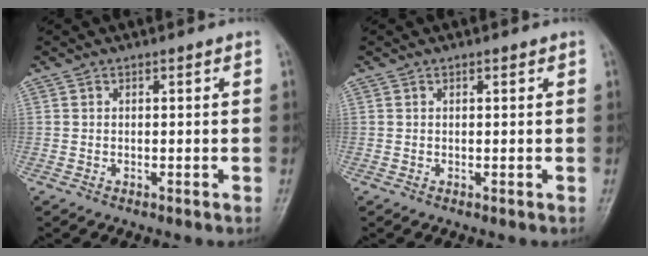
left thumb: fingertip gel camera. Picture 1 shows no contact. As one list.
[{"total": 0.6, "force": [0.4, 0.2, 0.4], "torque": [-0.006, -0.001, 0.004]}]